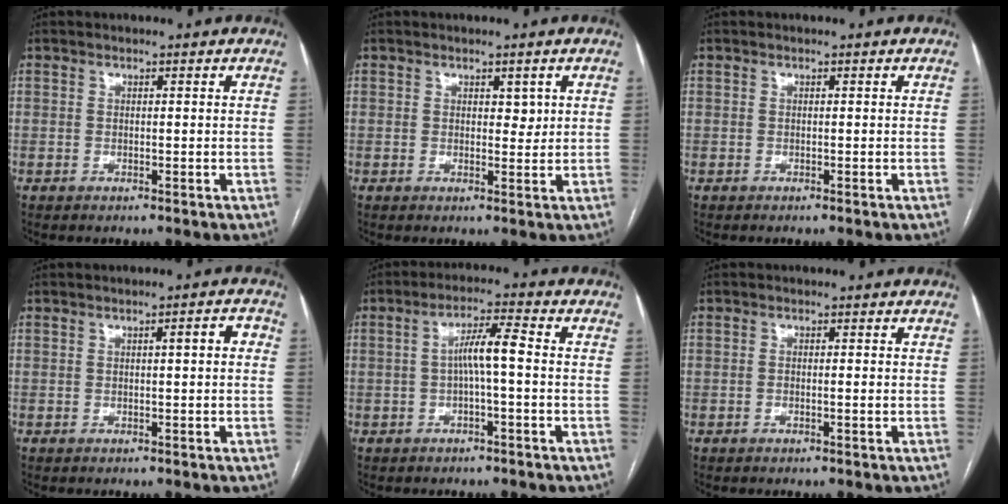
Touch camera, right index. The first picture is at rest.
{"total": 1.8, "force": [0.8, 1.0, 1.3], "torque": [-0.015, -0.005, 0.012]}
{"total": 0.0}
{"total": 2.4, "force": [0.2, 0.5, 2.3], "torque": [-0.032, 0.009, 0.003]}
{"total": 5.3, "force": [-0.3, 0.3, 5.3], "torque": [-0.093, 0.017, -0.004]}
{"total": 1.4, "force": [-0.2, 0.2, 1.4], "torque": [-0.026, 0.003, -0.002]}